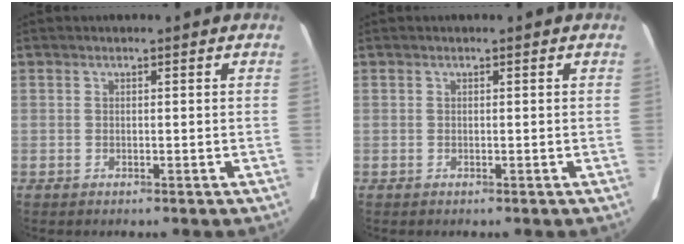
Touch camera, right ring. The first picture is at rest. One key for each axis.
{"total": 0.0}